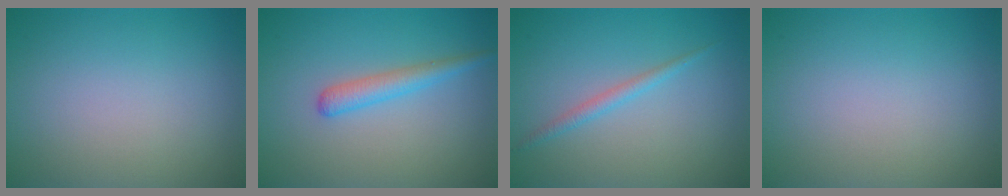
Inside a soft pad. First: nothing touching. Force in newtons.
{"total": 2.2, "press": 2.2, "slide": 0.1}
{"total": 1.3, "press": 1.3, "slide": 0.1}
{"total": 0.0}